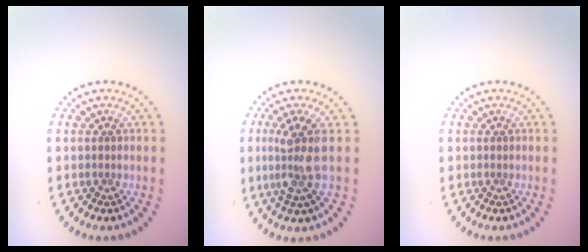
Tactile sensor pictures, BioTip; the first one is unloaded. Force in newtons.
{"total": 3.7, "press": 3.2, "slide": 1.9}
{"total": 0.0}